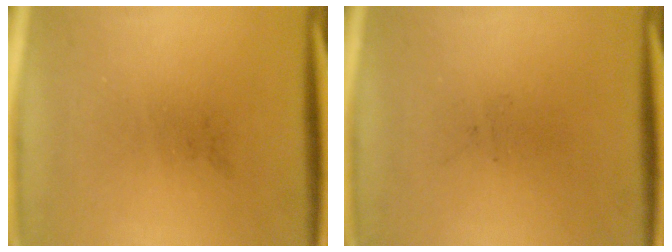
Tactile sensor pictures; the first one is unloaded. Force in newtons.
{"total": 0.0}